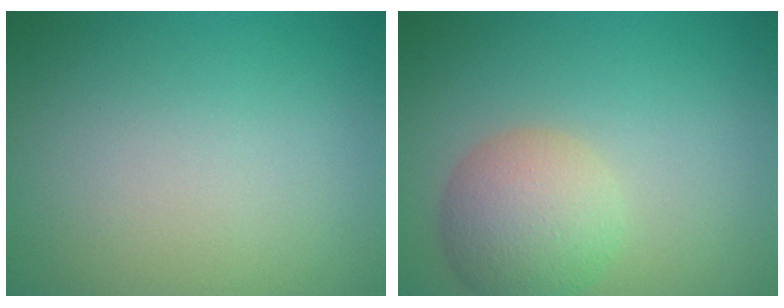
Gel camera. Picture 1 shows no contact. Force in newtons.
{"total": 4.8, "press": 4.8, "slide": 0.3}